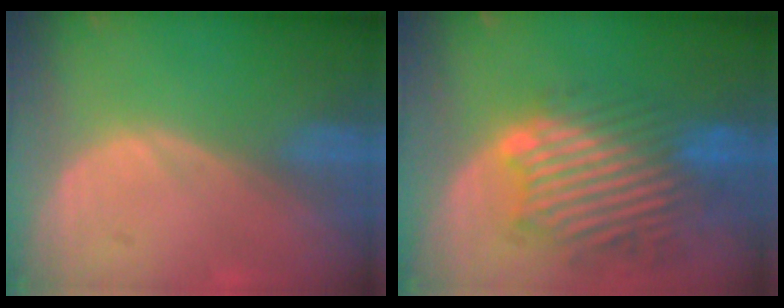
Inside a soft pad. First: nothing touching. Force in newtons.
{"total": 11.0, "press": 10.3, "slide": 3.9}